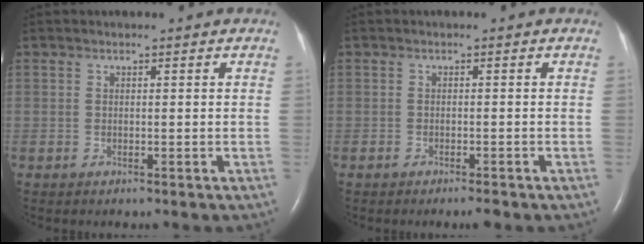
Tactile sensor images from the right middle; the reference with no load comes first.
{"total": 1.5, "force": [-1.3, 0.2, 0.9], "torque": [-0.019, -0.002, -0.019]}